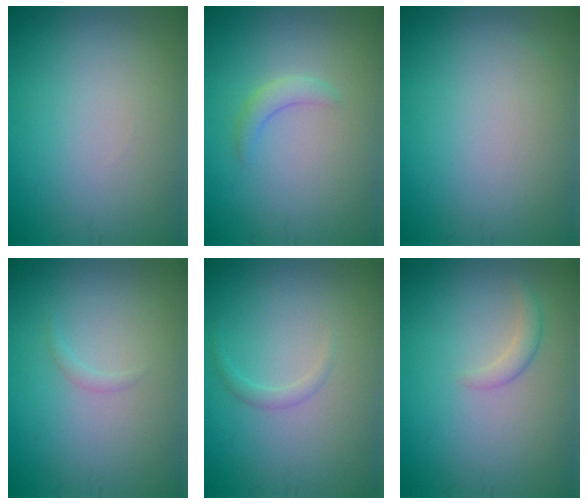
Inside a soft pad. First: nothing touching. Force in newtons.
{"total": 1.6, "press": 1.6, "slide": 0.2}
{"total": 0.0}
{"total": 0.6, "press": 0.6, "slide": 0.0}
{"total": 1.0, "press": 1.0, "slide": 0.1}
{"total": 1.4, "press": 1.3, "slide": 0.1}